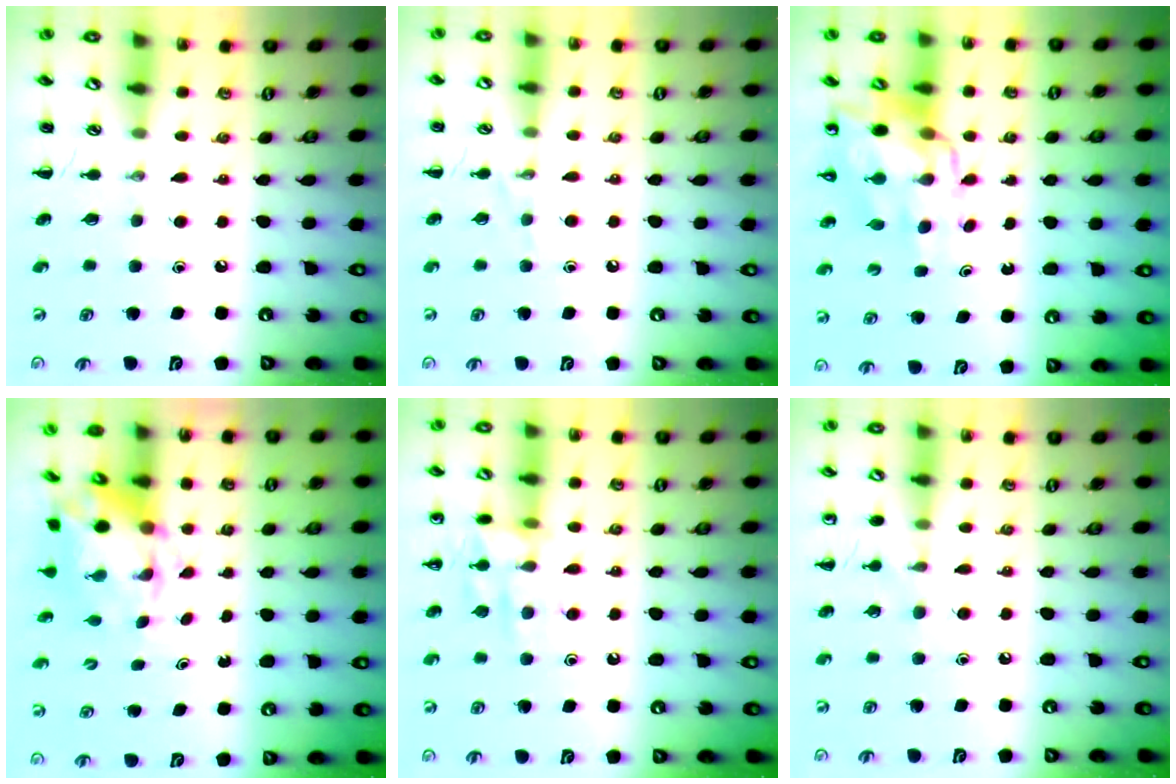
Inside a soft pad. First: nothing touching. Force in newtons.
{"total": 5.0, "press": 4.8, "slide": 1.4}
{"total": 12.0, "press": 11.4, "slide": 3.8}
{"total": 5.5, "press": 5.4, "slide": 0.8}
{"total": 11.8, "press": 11.8, "slide": 0.6}
{"total": 5.8, "press": 5.6, "slide": 1.5}